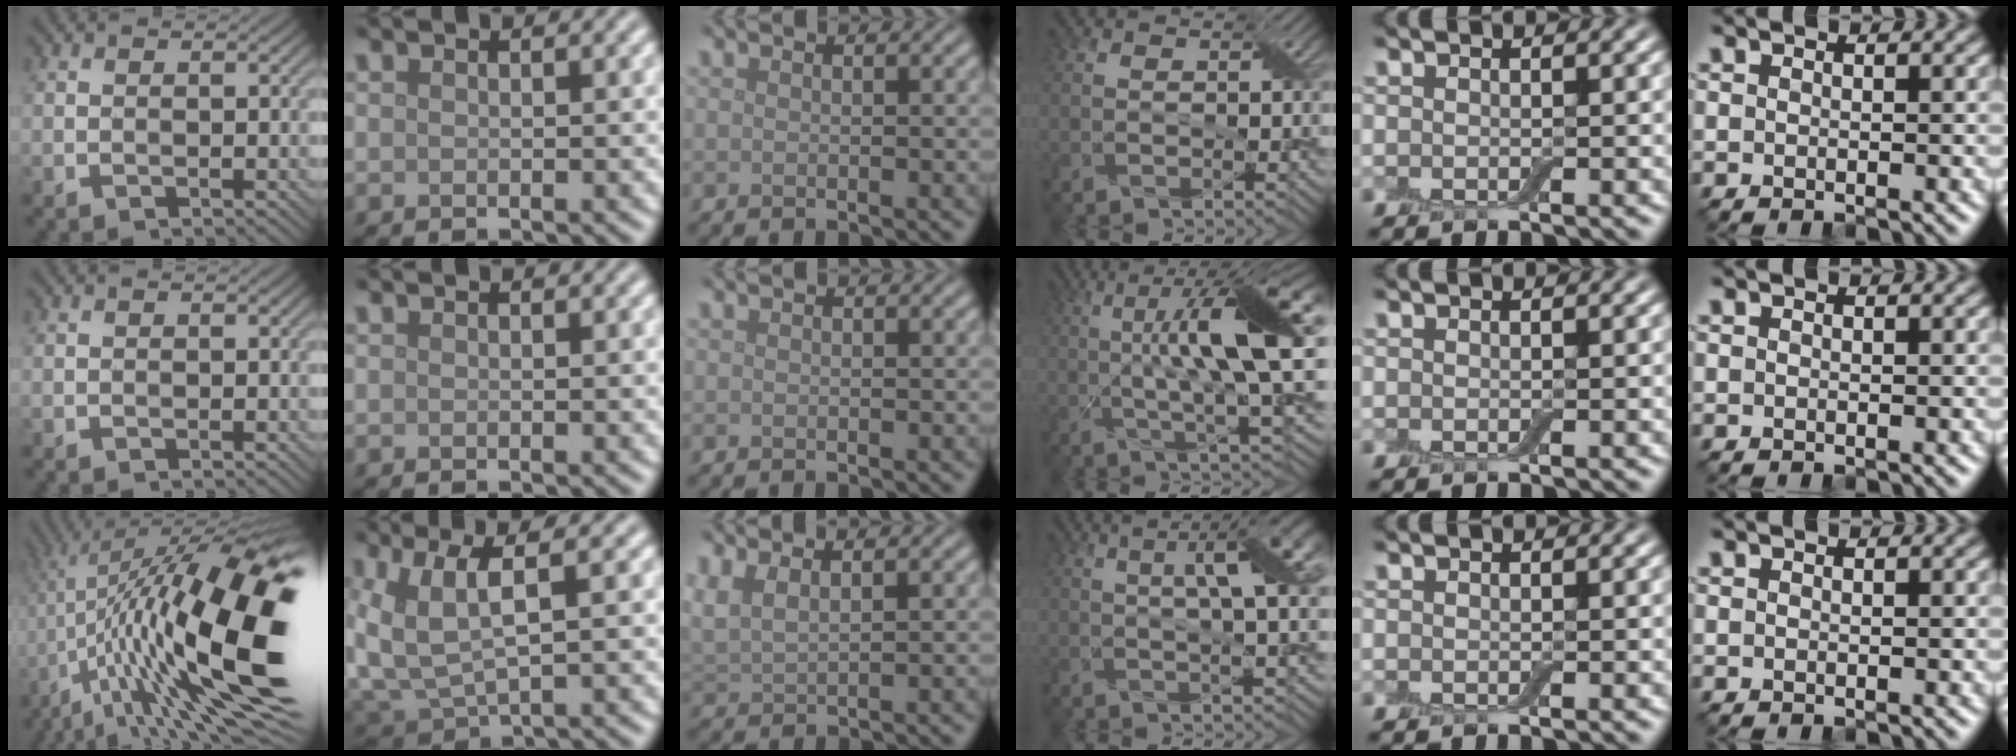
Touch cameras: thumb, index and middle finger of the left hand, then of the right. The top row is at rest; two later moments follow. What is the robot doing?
{"motion": "wrap", "object": "cling film"}